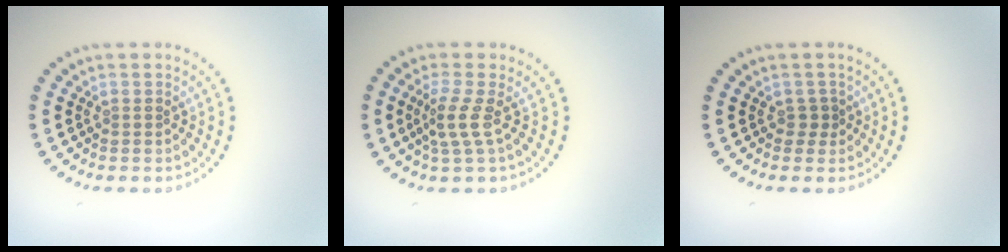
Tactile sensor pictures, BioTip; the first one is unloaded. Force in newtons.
{"total": 2.3, "press": 1.6, "slide": 1.7}
{"total": 1.0, "press": 0.8, "slide": 0.6}